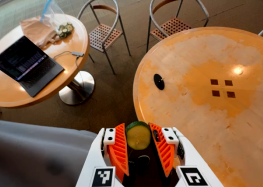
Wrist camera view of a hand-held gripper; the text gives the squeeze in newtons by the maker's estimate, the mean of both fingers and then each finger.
{"total": 8.4, "left": 8.1, "right": 8.7}